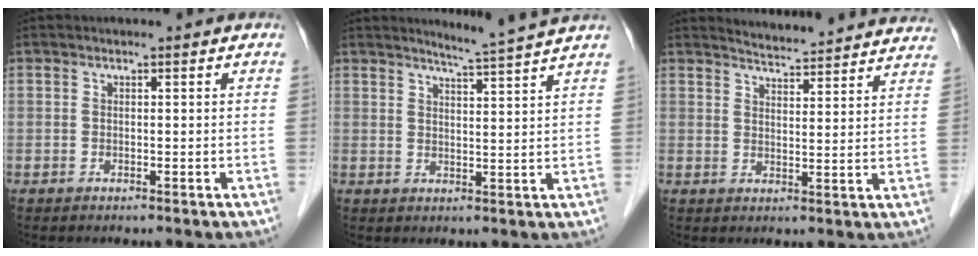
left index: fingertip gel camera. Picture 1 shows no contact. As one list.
[{"total": 5.7, "force": [5.2, -1.8, 1.5], "torque": [-0.031, -0.014, 0.073]}, {"total": 15.6, "force": [15.2, 1.2, 3.3], "torque": [-0.036, -0.028, 0.176]}]